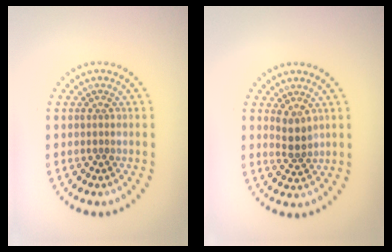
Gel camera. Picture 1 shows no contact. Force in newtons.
{"total": 1.9, "press": 1.5, "slide": 1.1}